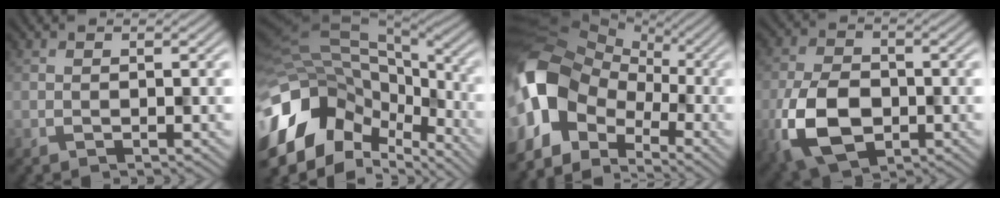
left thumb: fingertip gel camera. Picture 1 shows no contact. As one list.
[{"total": 15.4, "force": [-4.2, 9.7, 11.1], "torque": [-0.269, -0.007, -0.063]}, {"total": 13.2, "force": [-3.1, 9.4, 8.7], "torque": [-0.215, -0.009, -0.074]}, {"total": 9.9, "force": [-3.6, 6.3, 6.7], "torque": [-0.163, -0.019, -0.067]}]